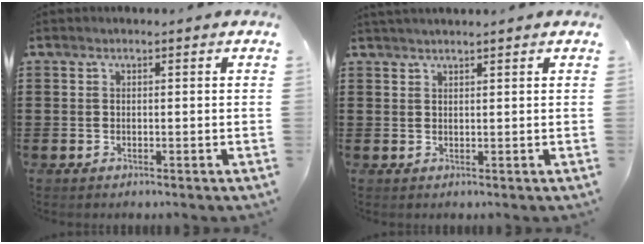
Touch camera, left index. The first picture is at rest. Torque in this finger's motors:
{"motor_torque": [0.91, -1.22, 0.06, 0.03]}